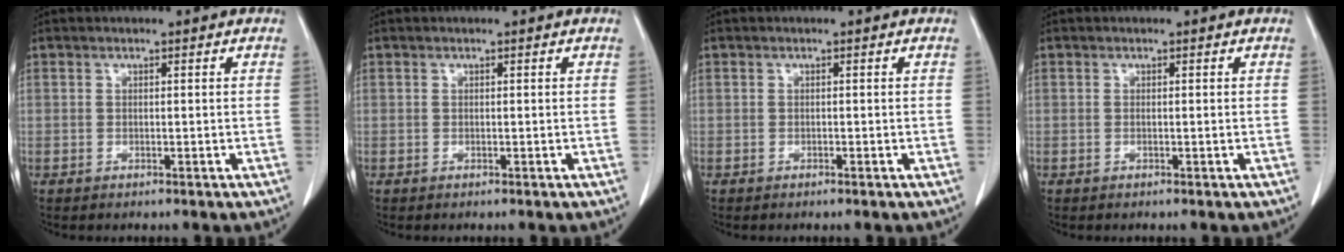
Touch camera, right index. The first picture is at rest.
{"total": 0.0}
{"total": 0.0}
{"total": 0.0}